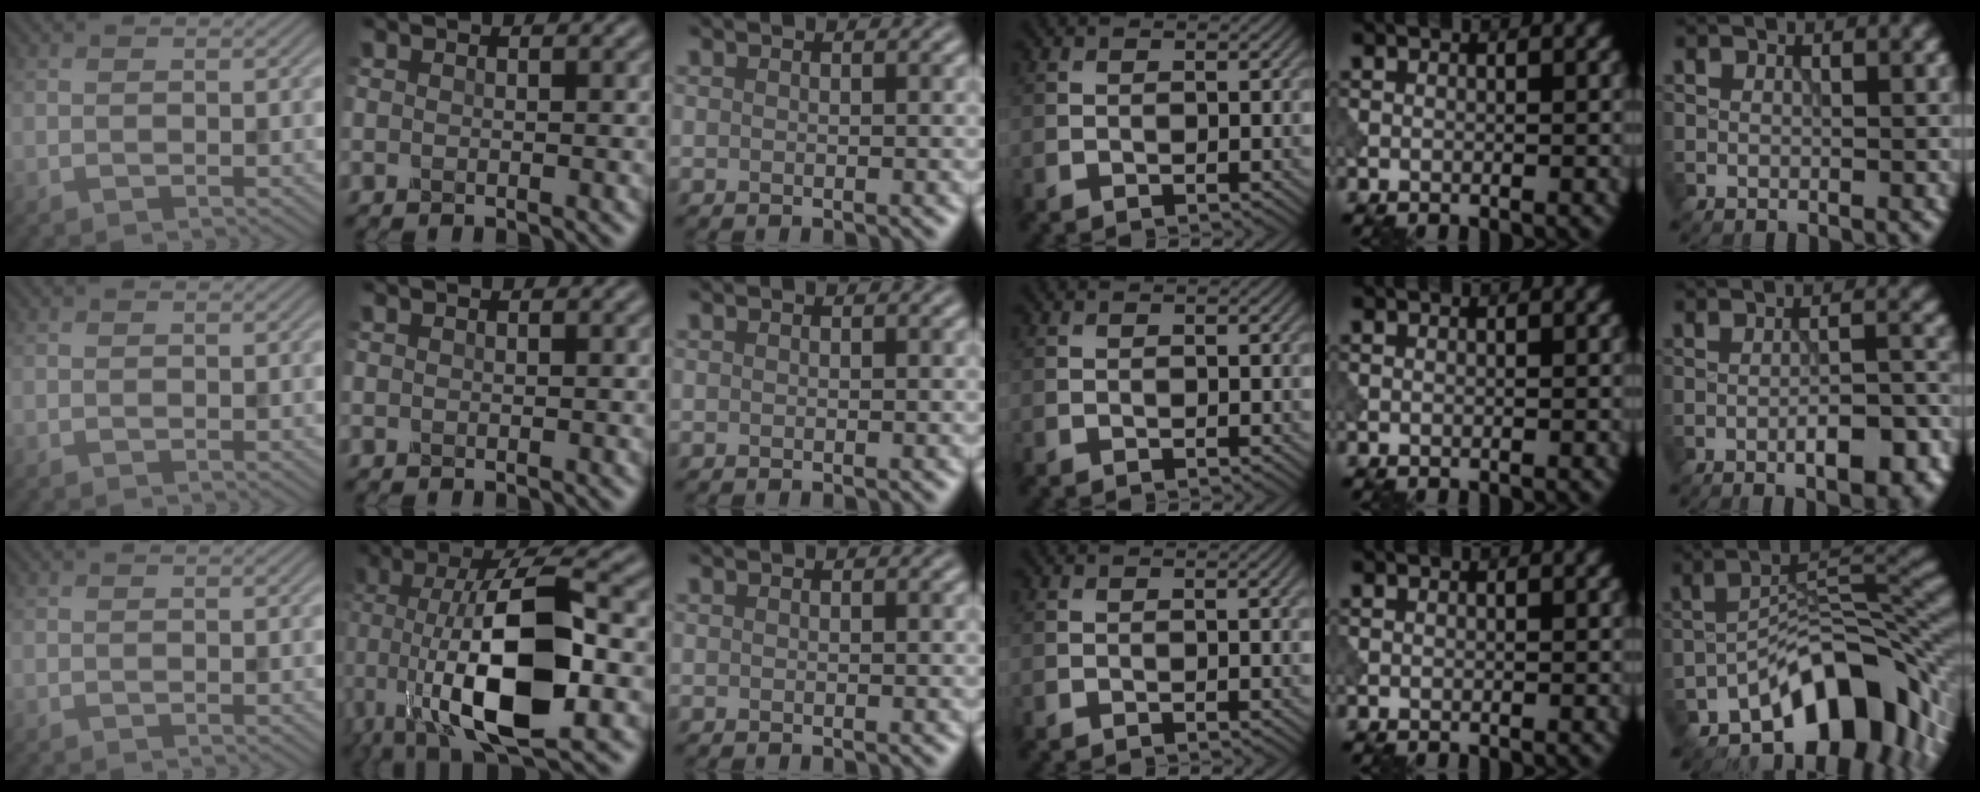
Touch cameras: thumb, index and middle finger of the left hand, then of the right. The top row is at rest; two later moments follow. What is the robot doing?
{"motion": "dispense", "object": "dispenser bottle"}